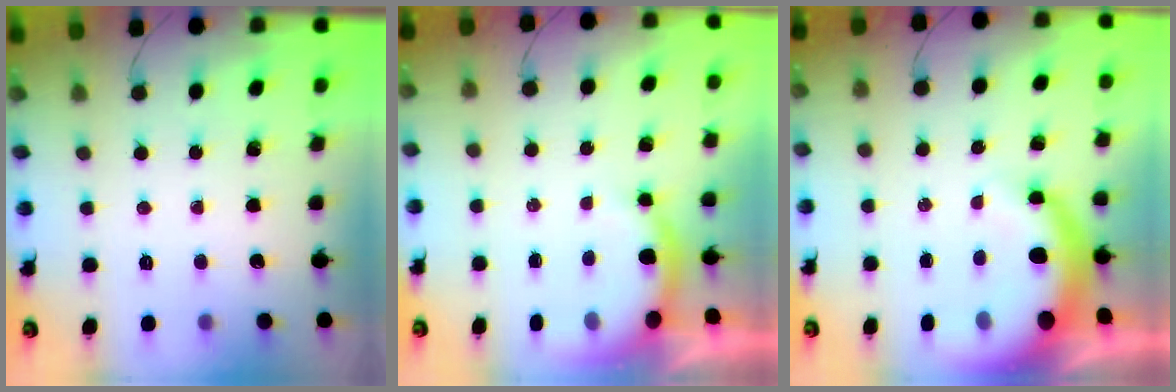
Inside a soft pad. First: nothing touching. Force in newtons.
{"total": 6.6, "press": 6.6, "slide": 0.1}
{"total": 9.2, "press": 9.2, "slide": 1.2}